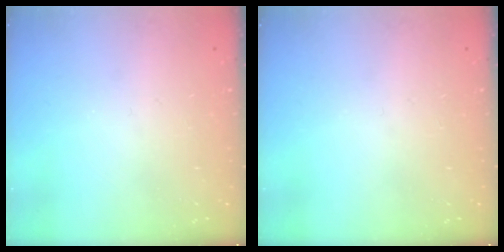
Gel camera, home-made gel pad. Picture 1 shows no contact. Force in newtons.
{"total": 0.0}